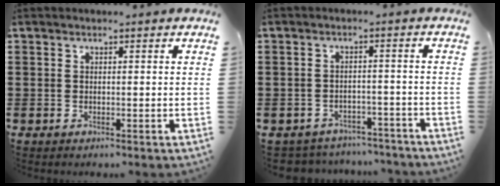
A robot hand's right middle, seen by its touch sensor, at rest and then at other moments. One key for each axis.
{"total": 3.1, "fx": -3.1, "fy": 0.5, "fz": -0.3, "tx": -0.004, "ty": 0.002, "tz": -0.069}